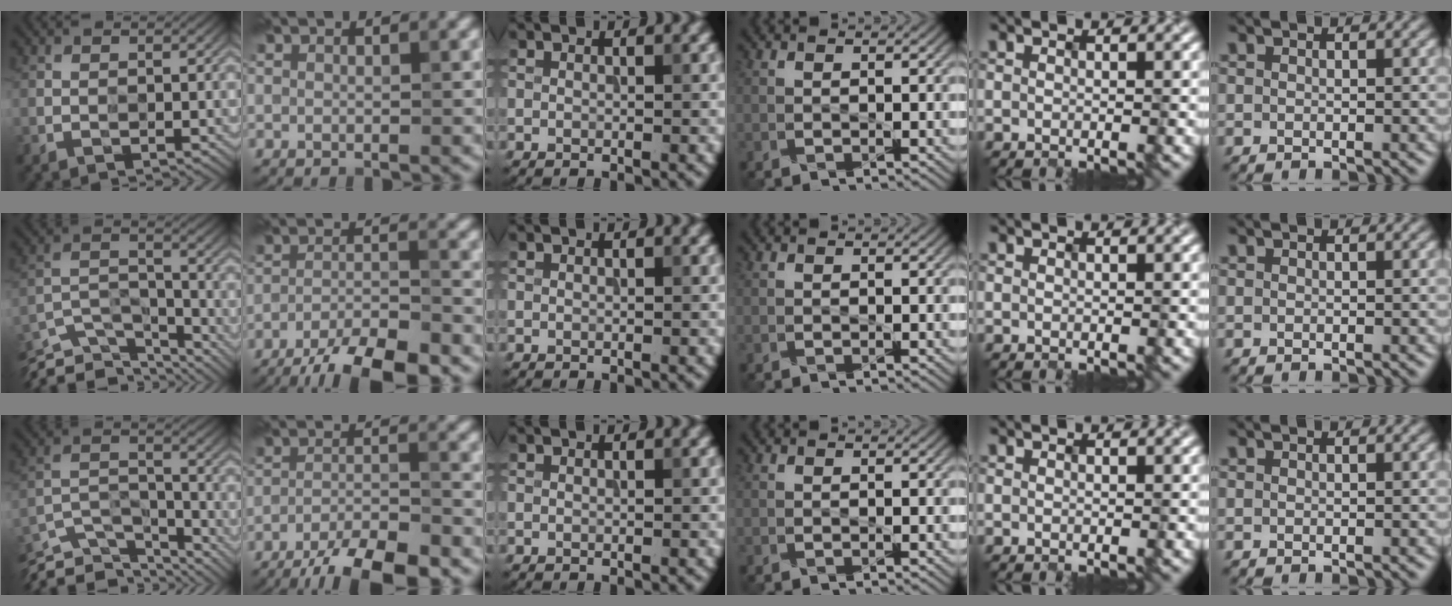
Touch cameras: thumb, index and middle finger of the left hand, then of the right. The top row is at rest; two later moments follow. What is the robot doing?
{"motion": "insert", "object": "pill capsule"}